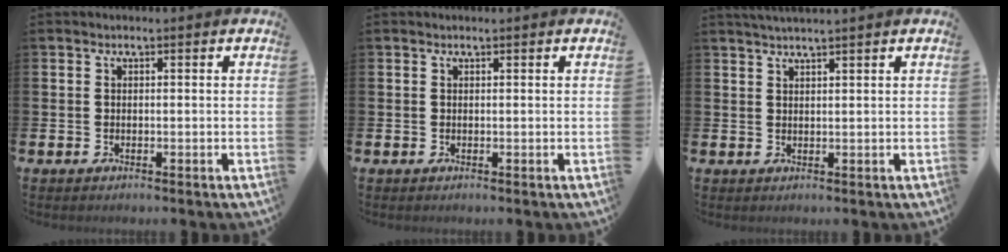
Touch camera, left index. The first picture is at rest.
{"total": 0.0}
{"total": 1.7, "force": [1.7, -0.3, 0.3], "torque": [-0.013, -0.001, 0.033]}